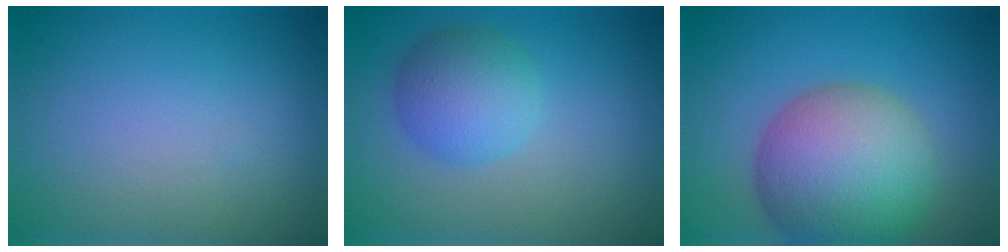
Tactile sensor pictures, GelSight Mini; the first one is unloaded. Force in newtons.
{"total": 4.4, "press": 4.4, "slide": 0.1}
{"total": 10.7, "press": 10.7, "slide": 0.8}